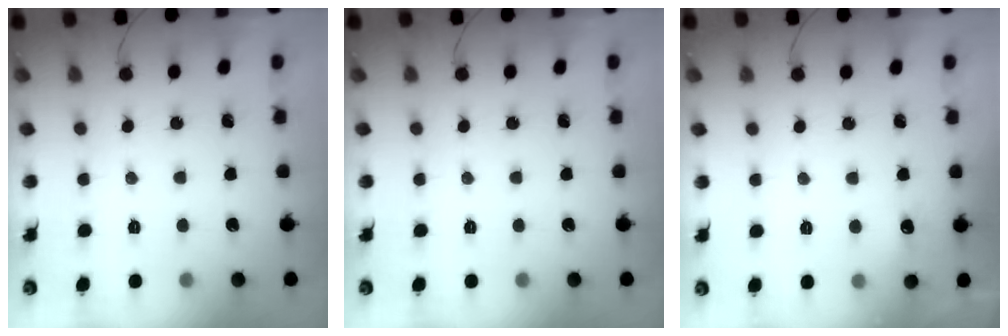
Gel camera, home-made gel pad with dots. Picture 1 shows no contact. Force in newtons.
{"total": 0.0}
{"total": 5.3, "press": 5.0, "slide": 1.7}